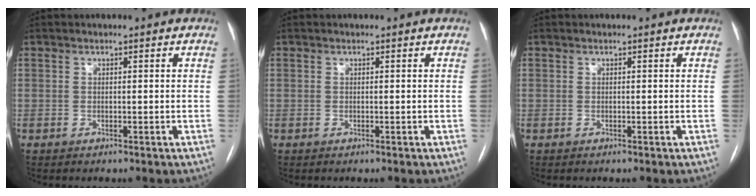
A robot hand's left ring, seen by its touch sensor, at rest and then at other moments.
{"total": 0.0}
{"total": 0.0}